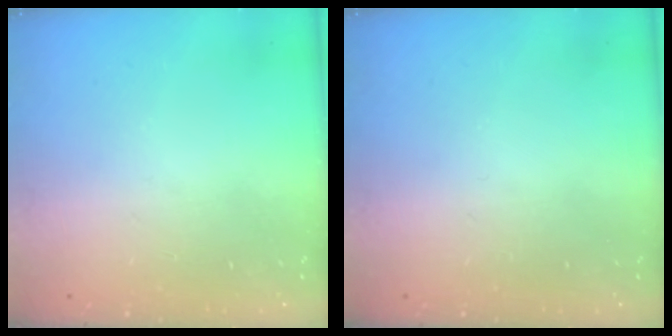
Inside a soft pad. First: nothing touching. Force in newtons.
{"total": 0.0}